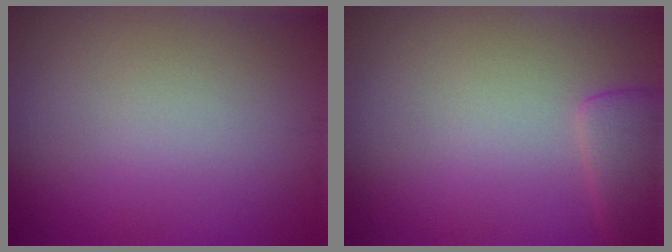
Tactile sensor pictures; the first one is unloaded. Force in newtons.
{"total": 2.4, "press": 2.4, "slide": 0.2}